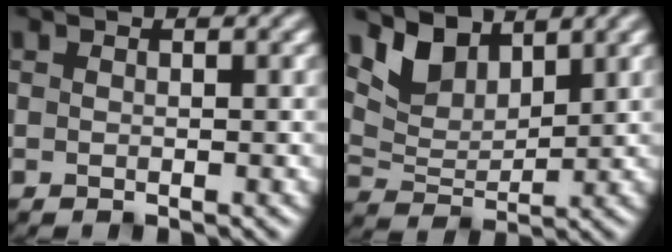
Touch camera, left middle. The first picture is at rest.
{"total": 5.1, "force": [3.6, 2.6, 2.5], "torque": [-0.056, 0.002, 0.063]}